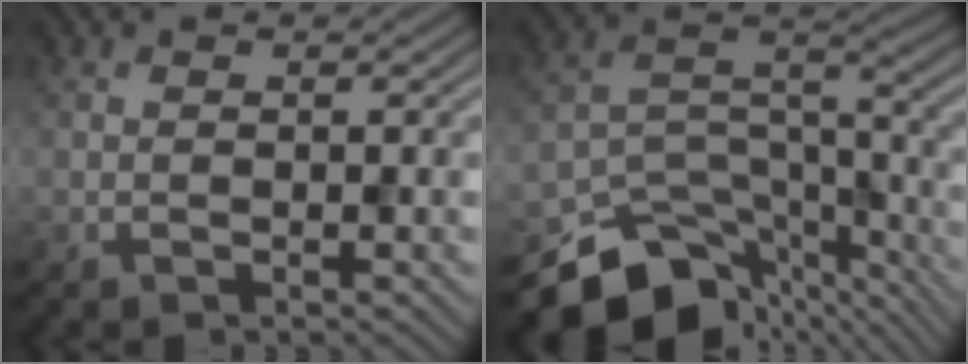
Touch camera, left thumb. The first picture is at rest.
{"total": 14.0, "force": [-10.7, 7.1, 5.6], "torque": [-0.121, -0.022, -0.158]}